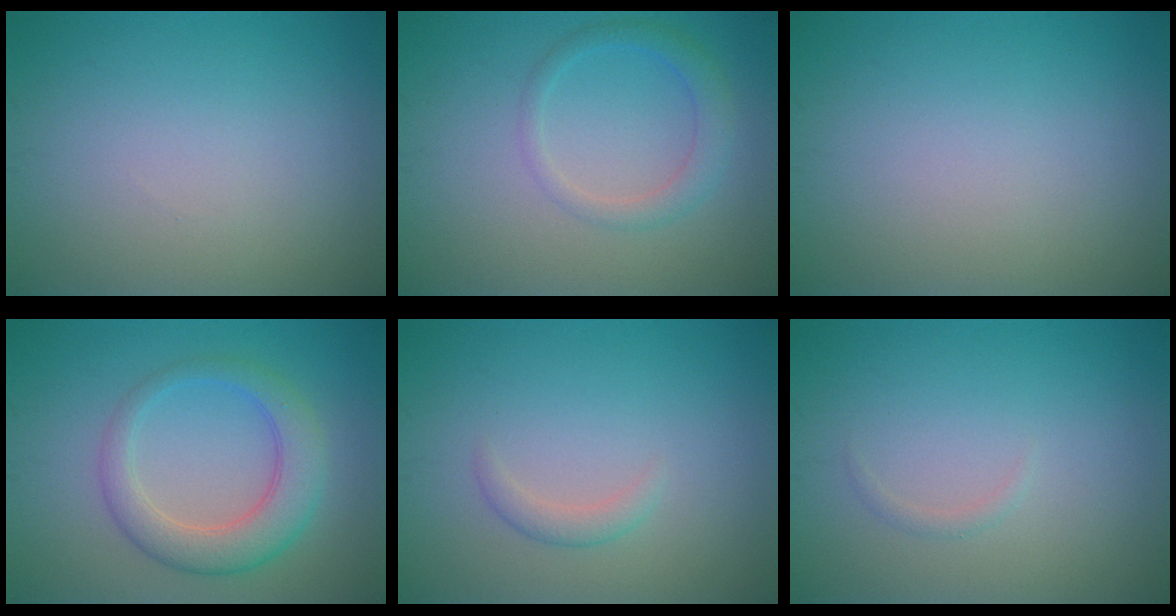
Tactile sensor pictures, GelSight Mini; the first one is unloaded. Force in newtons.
{"total": 2.3, "press": 2.3, "slide": 0.1}
{"total": 0.0}
{"total": 4.8, "press": 4.7, "slide": 0.1}
{"total": 1.3, "press": 1.3, "slide": 0.1}
{"total": 0.6, "press": 0.6, "slide": 0.0}